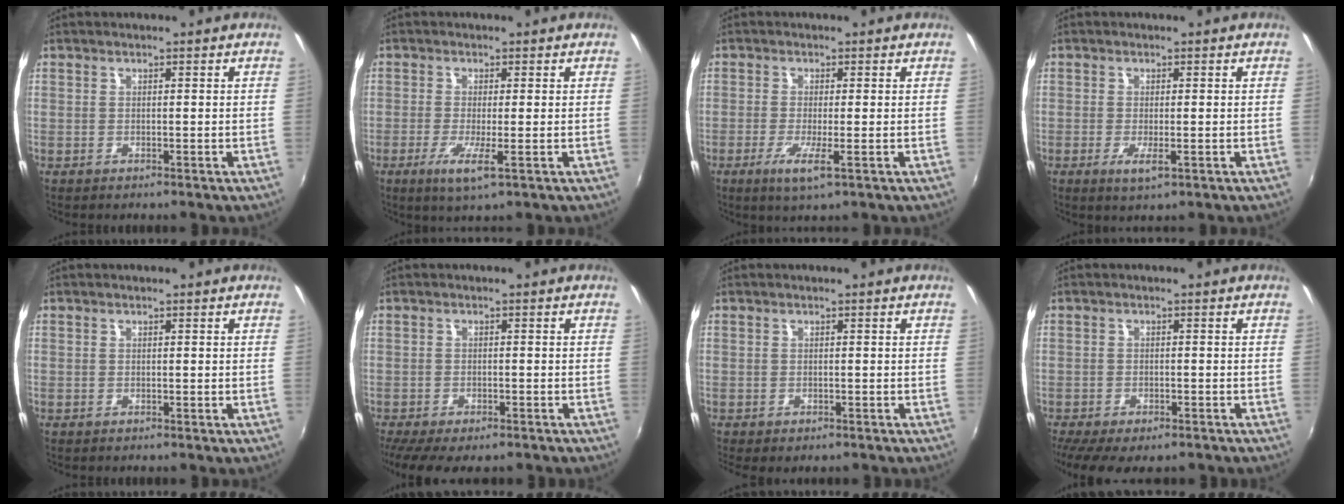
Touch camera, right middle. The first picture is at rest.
{"total": 4.6, "force": [-1.7, 0.1, 4.3], "torque": [-0.094, -0.016, -0.035]}
{"total": 4.4, "force": [-1.7, 0.1, 4.0], "torque": [-0.088, -0.015, -0.036]}
{"total": 3.0, "force": [-1.1, 0.6, 2.8], "torque": [-0.055, -0.012, -0.018]}
{"total": 0.0}
{"total": 9.6, "force": [-7.6, 3.1, 5.0], "torque": [-0.117, -0.039, -0.124]}
{"total": 2.7, "force": [-1.9, 1.3, 1.4], "torque": [-0.026, -0.017, -0.026]}
{"total": 9.8, "force": [-7.3, 3.6, 5.4], "torque": [-0.125, -0.040, -0.117]}